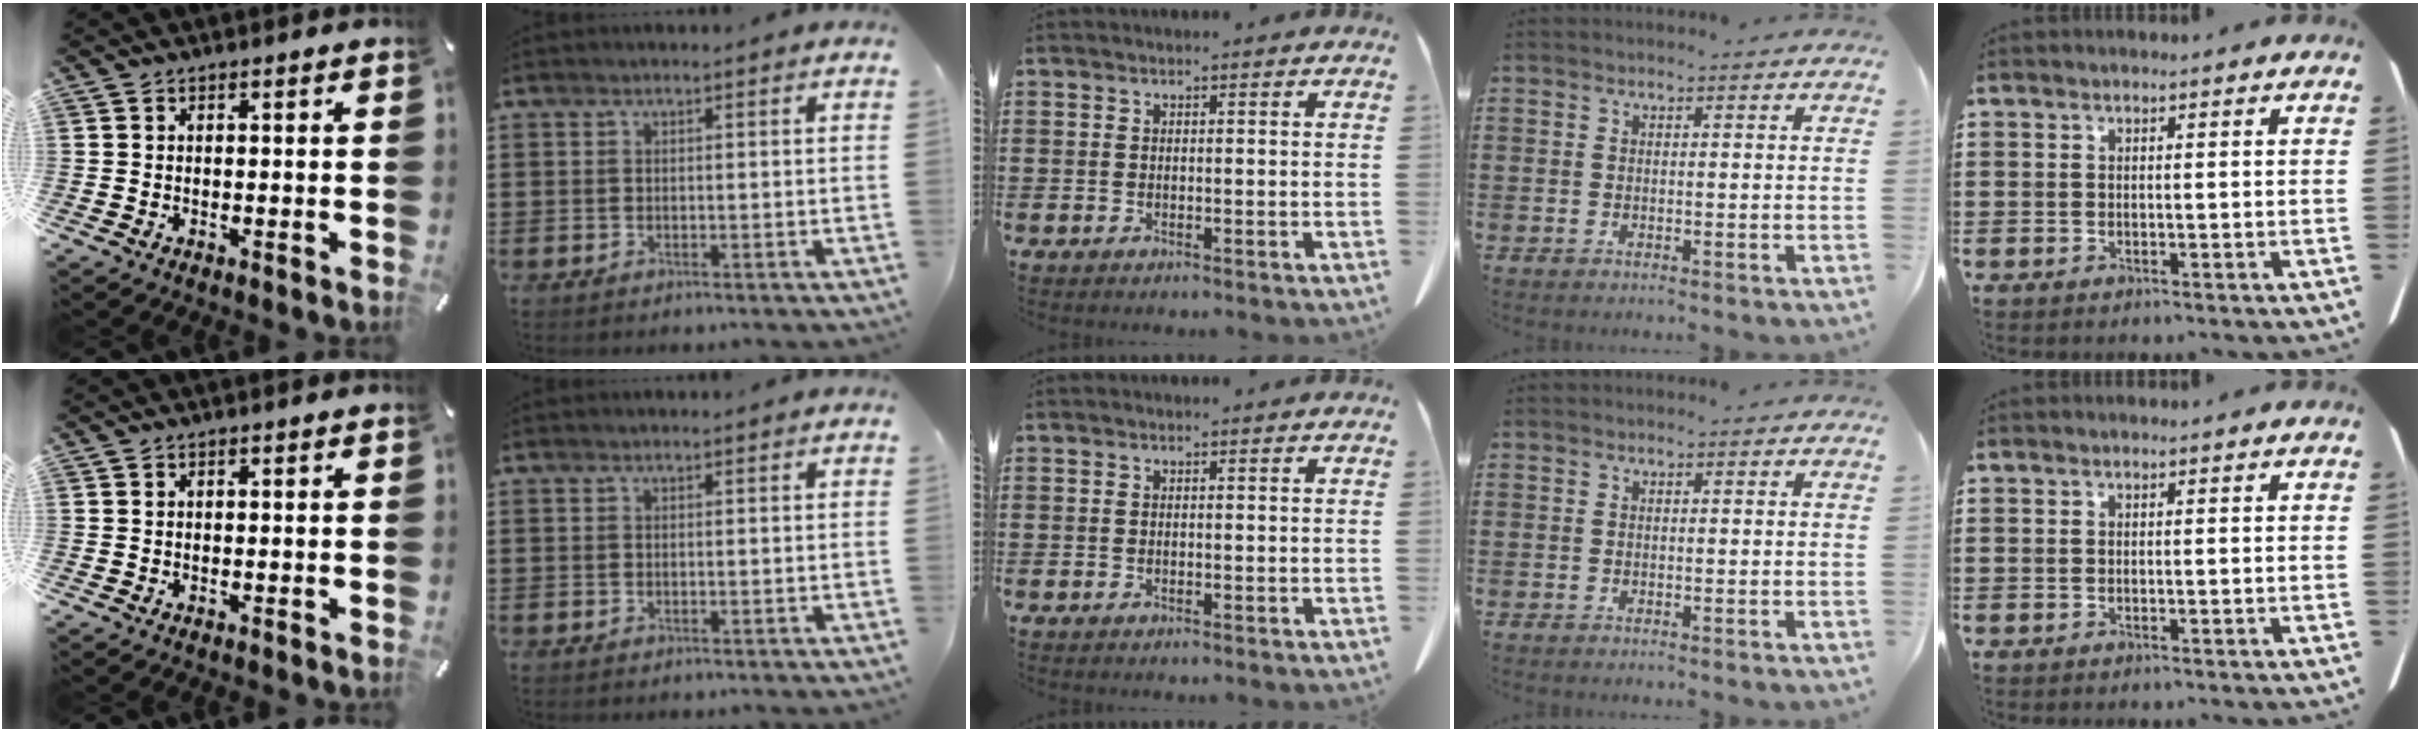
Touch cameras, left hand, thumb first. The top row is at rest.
{}